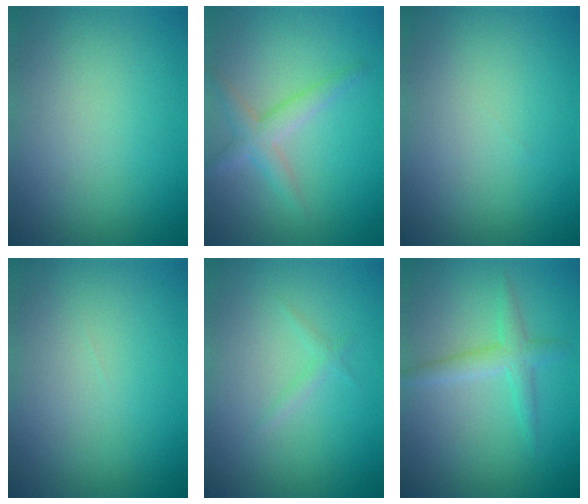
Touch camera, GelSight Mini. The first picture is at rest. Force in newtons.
{"total": 2.5, "press": 2.5, "slide": 0.2}
{"total": 0.0}
{"total": 0.0}
{"total": 0.8, "press": 0.8, "slide": 0.1}
{"total": 2.3, "press": 2.3, "slide": 0.1}